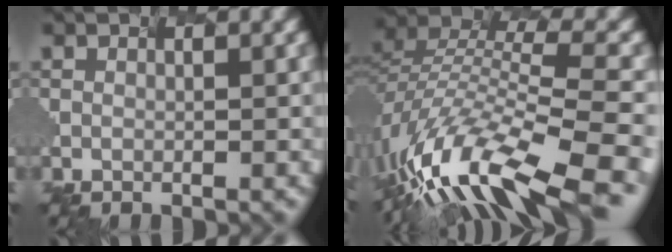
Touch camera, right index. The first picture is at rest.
{"total": 13.5, "force": [-9.4, 3.2, 9.1], "torque": [-0.232, 0.004, -0.145]}